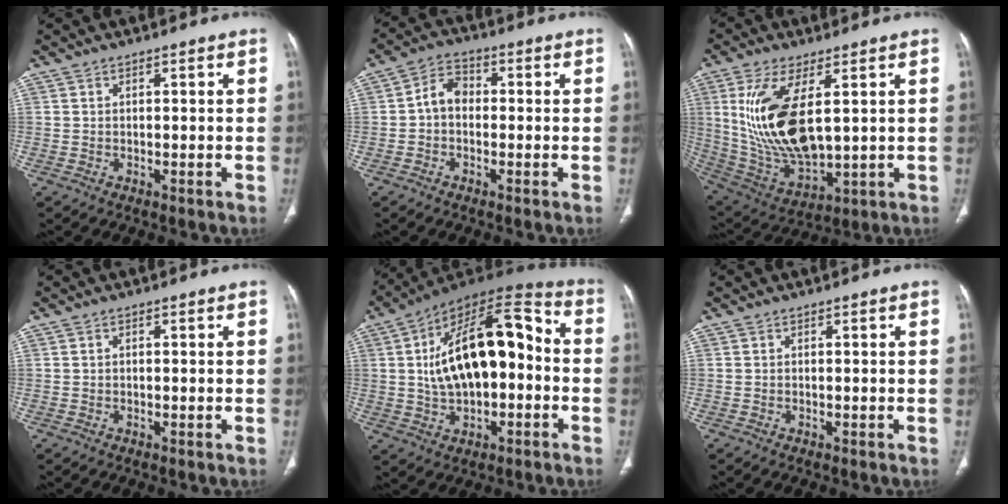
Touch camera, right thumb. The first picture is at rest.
{"total": 5.3, "force": [-0.5, 4.0, 3.5], "torque": [-0.045, 0.018, -0.022]}
{"total": 18.3, "force": [3.7, 8.0, 16.1], "torque": [-0.323, -0.026, 0.090]}
{"total": 0.0}
{"total": 22.0, "force": [0.3, 11.3, 18.9], "torque": [-0.297, 0.045, 0.004]}
{"total": 0.0}